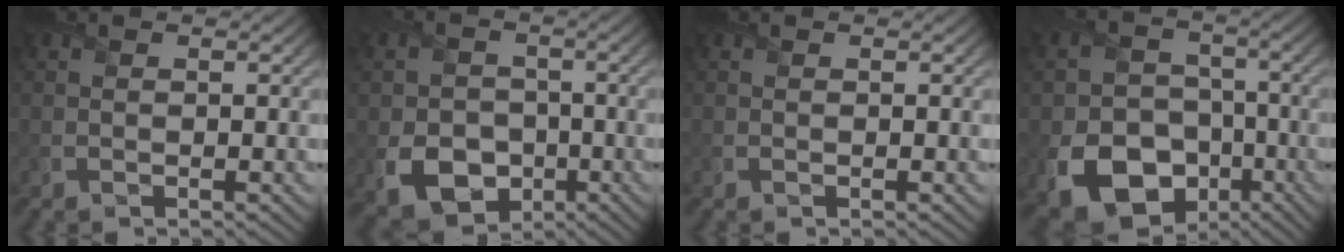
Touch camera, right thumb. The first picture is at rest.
{"total": 8.3, "force": [-2.9, 6.6, 4.2], "torque": [-0.093, -0.026, -0.055]}
{"total": 0.0}
{"total": 13.6, "force": [-5.9, 10.2, 6.8], "torque": [-0.143, -0.052, -0.103]}